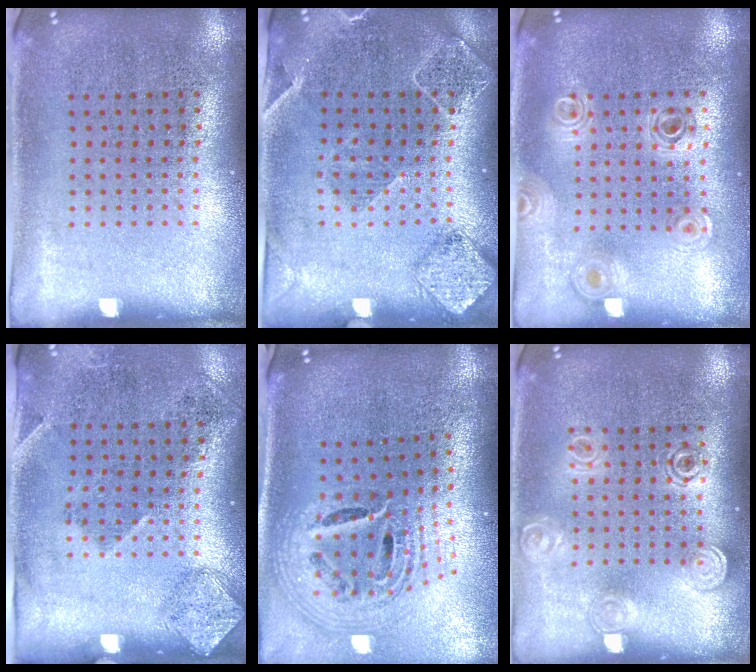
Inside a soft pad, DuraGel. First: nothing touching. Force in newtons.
{"total": 1.7, "press": 1.7, "slide": 0.5}
{"total": 0.9, "press": 0.9, "slide": 0.2}
{"total": 1.9, "press": 1.2, "slide": 1.4}
{"total": 2.3, "press": 1.7, "slide": 1.7}
{"total": 1.4, "press": 1.2, "slide": 0.7}